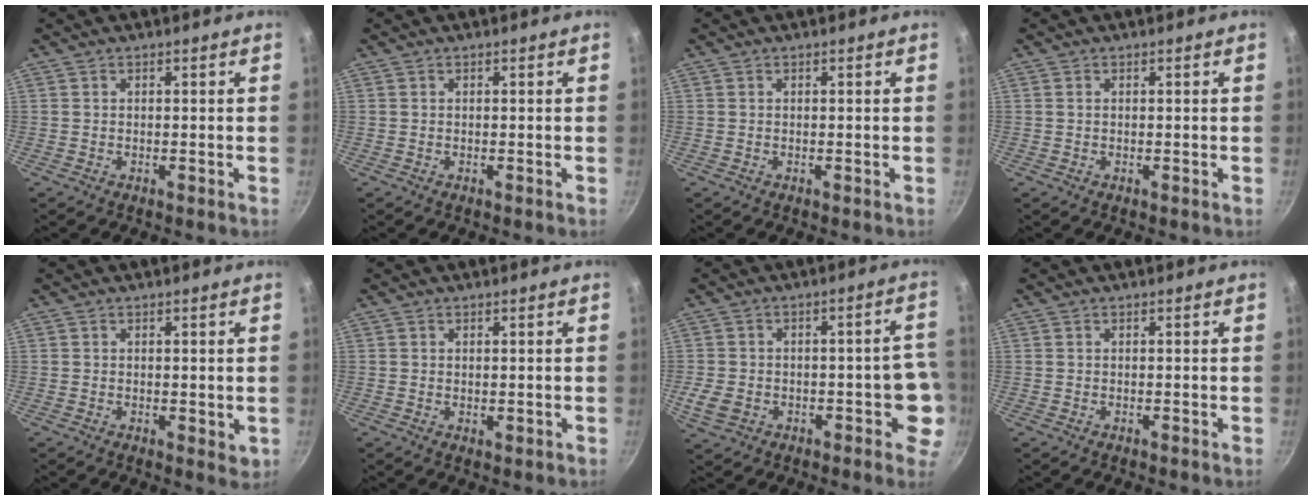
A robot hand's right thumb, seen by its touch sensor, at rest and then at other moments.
{"total": 0.0}
{"total": 0.0}
{"total": 0.6, "force": [0.2, 0.3, 0.4], "torque": [-0.008, 0.001, 0.003]}
{"total": 2.1, "force": [0.2, 1.2, 1.7], "torque": [-0.021, -0.006, 0.004]}
{"total": 0.9, "force": [0.3, 0.5, 0.7], "torque": [-0.007, -0.007, 0.003]}
{"total": 10.2, "force": [-2.3, 6.6, 7.4], "torque": [-0.060, 0.028, -0.031]}
{"total": 0.0}